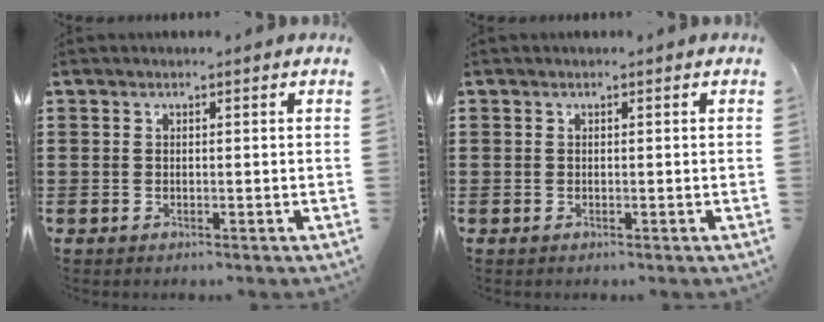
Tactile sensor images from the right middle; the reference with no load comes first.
{"total": 0.0}